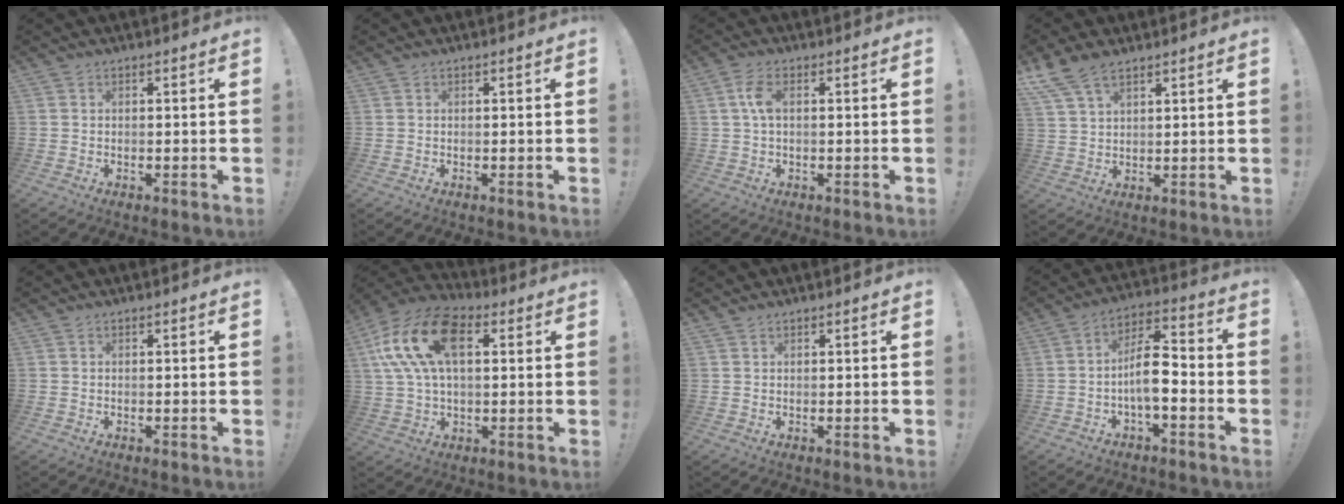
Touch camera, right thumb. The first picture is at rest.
{"total": 0.0}
{"total": 5.0, "force": [0.6, 2.4, 4.3], "torque": [-0.081, 0.003, 0.009]}
{"total": 8.4, "force": [6.1, 3.8, 4.1], "torque": [-0.084, -0.021, 0.122]}
{"total": 0.0}
{"total": 19.7, "force": [6.0, 11.2, 15.0], "torque": [-0.291, -0.001, 0.104]}
{"total": 0.7, "force": [0.6, 0.2, 0.1], "torque": [0.002, -0.002, 0.011]}
{"total": 11.2, "force": [-3.0, 4.7, 9.7], "torque": [-0.167, 0.019, -0.055]}